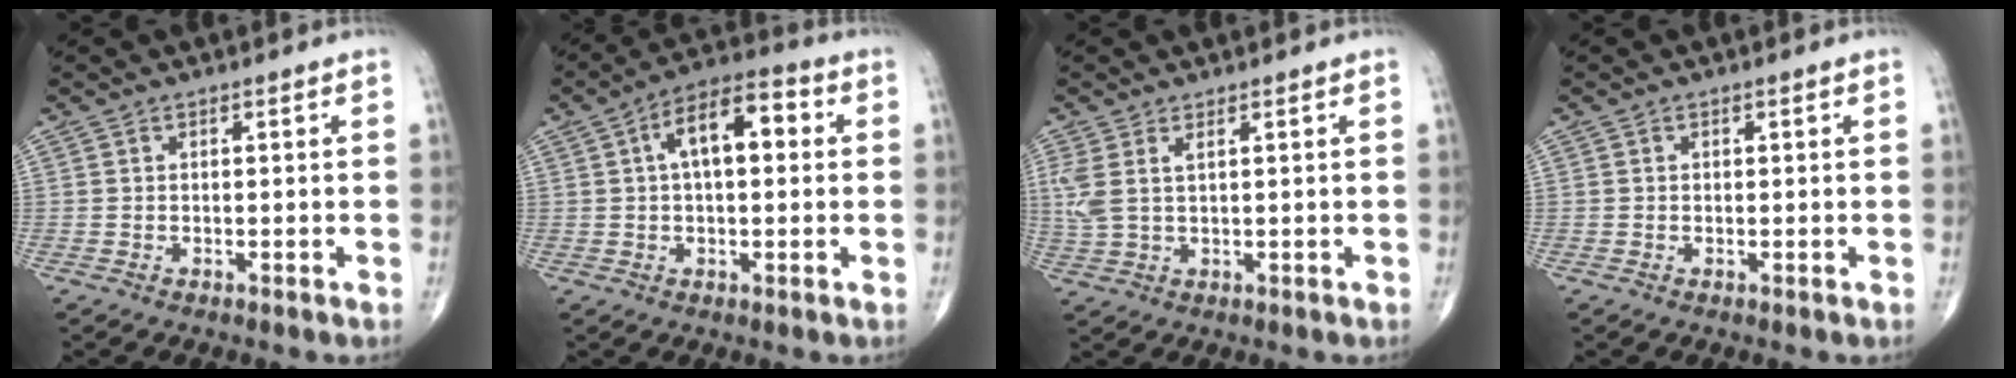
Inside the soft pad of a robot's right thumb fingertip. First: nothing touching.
{"total": 10.8, "force": [2.1, 5.3, 9.2], "torque": [-0.140, 0.029, 0.023]}
{"total": 4.7, "force": [1.6, 1.9, 4.0], "torque": [-0.118, 0.005, 0.041]}
{"total": 0.0}